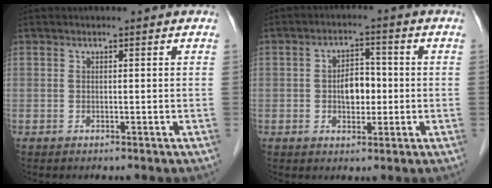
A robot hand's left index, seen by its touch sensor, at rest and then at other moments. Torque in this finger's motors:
{"motor_torque": [0.15, 0.08, 0.10, 0.07]}